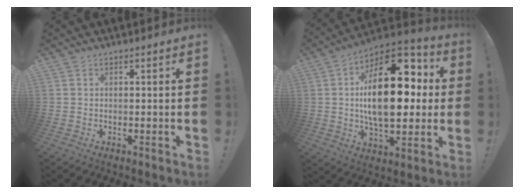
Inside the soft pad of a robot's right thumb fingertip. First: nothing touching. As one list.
[{"total": 25.9, "force": [2.7, 13.8, 21.8], "torque": [-0.348, -0.001, 0.043]}]